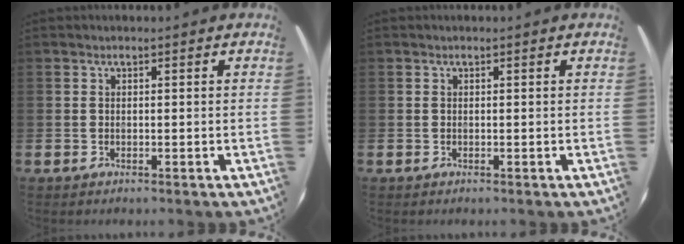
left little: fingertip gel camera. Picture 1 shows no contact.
{"total": 0.0}